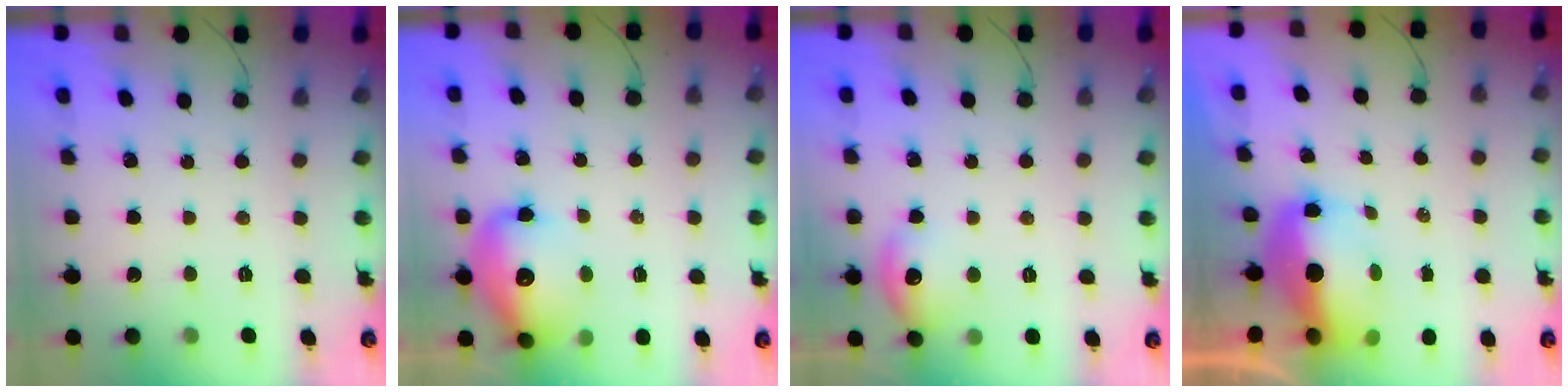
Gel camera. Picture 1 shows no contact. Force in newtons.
{"total": 15.0, "press": 14.4, "slide": 4.5}
{"total": 8.6, "press": 8.5, "slide": 1.3}
{"total": 11.3, "press": 11.1, "slide": 2.3}